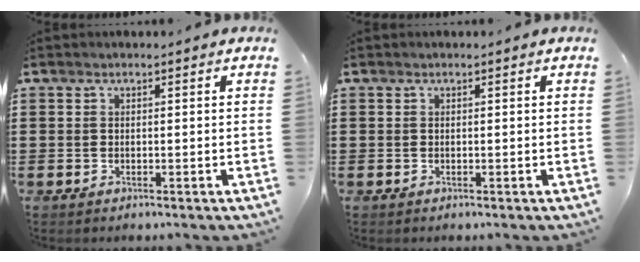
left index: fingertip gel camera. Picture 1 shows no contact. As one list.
[{"total": 0.0}]